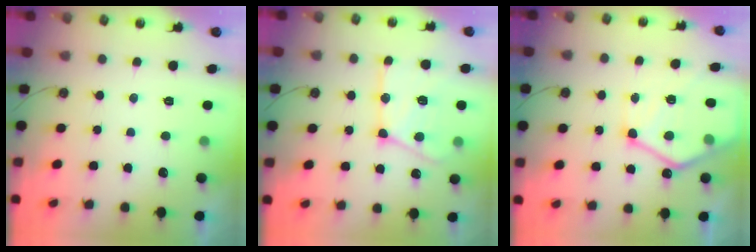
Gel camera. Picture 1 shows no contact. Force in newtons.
{"total": 18.1, "press": 18.0, "slide": 1.7}
{"total": 16.5, "press": 16.4, "slide": 1.7}